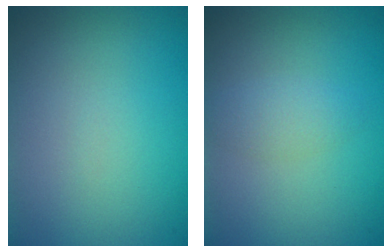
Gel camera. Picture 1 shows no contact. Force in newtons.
{"total": 1.6, "press": 1.6, "slide": 0.1}